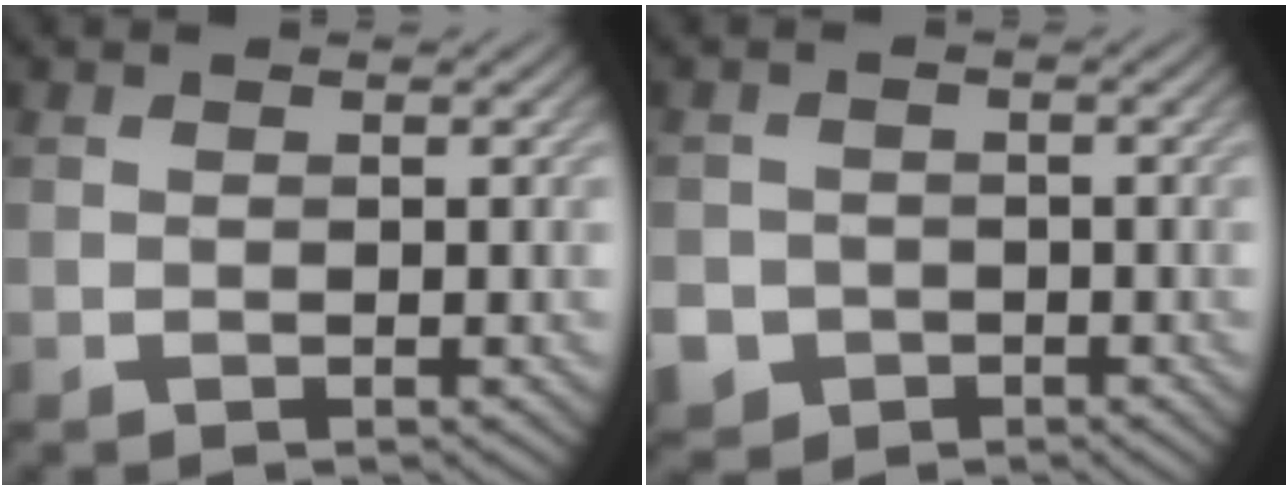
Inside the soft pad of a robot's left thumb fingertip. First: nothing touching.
{"total": 5.1, "force": [-2.3, 4.4, 1.2], "torque": [-0.032, -0.018, -0.050]}